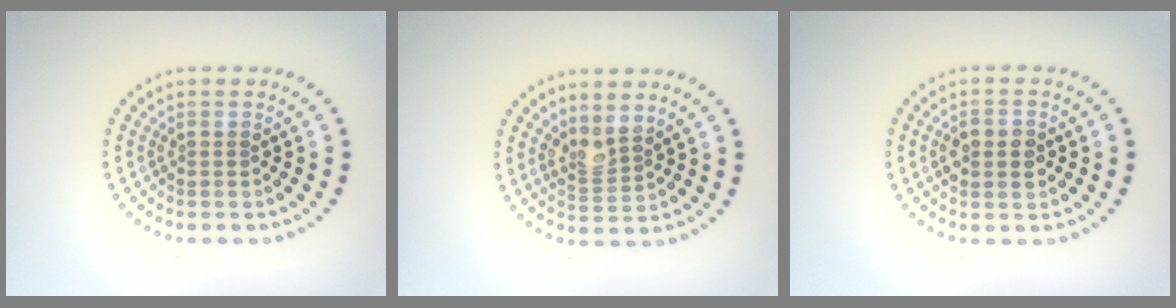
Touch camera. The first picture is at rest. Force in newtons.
{"total": 2.0, "press": 1.5, "slide": 1.3}
{"total": 3.0, "press": 3.0, "slide": 0.1}